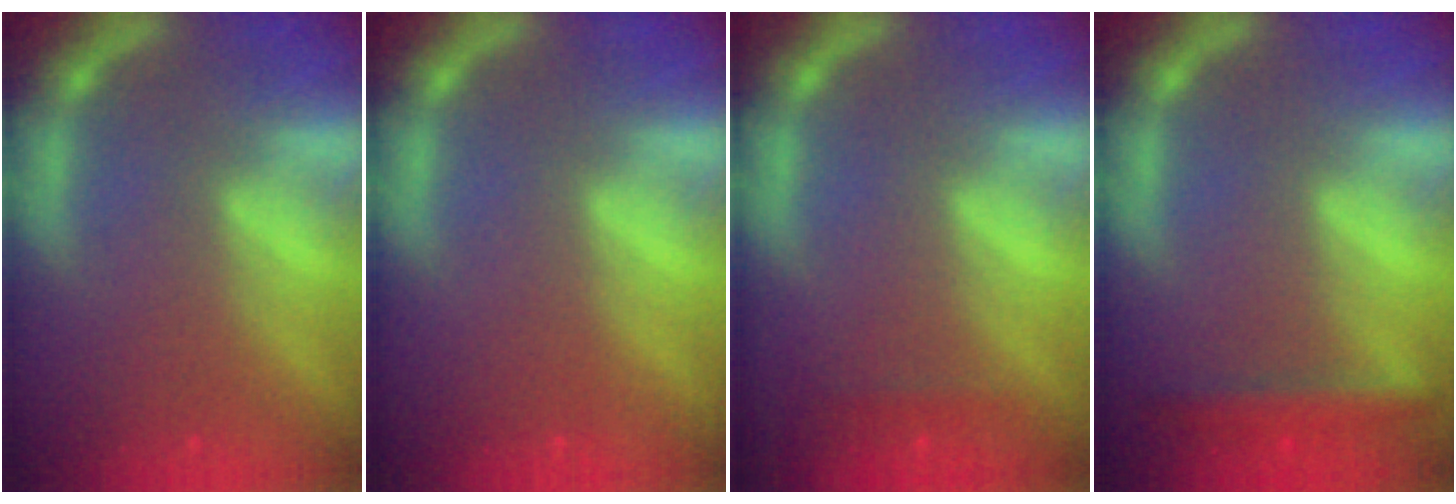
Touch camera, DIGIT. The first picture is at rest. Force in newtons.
{"total": 0.0}
{"total": 0.9}
{"total": 2.9}